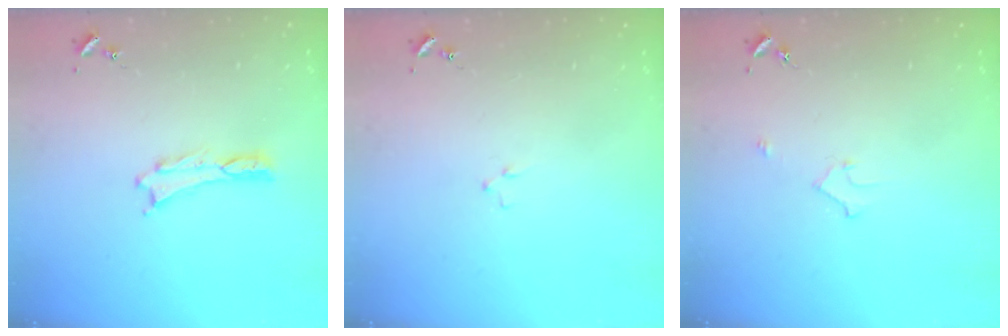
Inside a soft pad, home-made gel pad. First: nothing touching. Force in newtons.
{"total": 0.7, "press": 0.7, "slide": 0.2}
{"total": 2.2, "press": 2.2, "slide": 0.2}